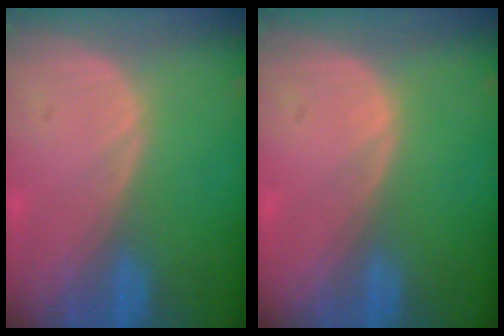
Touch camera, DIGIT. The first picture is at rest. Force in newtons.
{"total": 0.0}